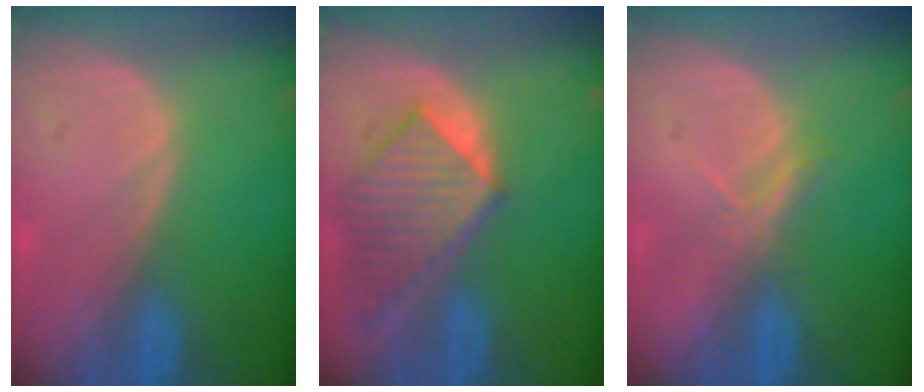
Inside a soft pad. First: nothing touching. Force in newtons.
{"total": 8.2, "press": 7.5, "slide": 3.2}
{"total": 2.3, "press": 2.1, "slide": 0.9}